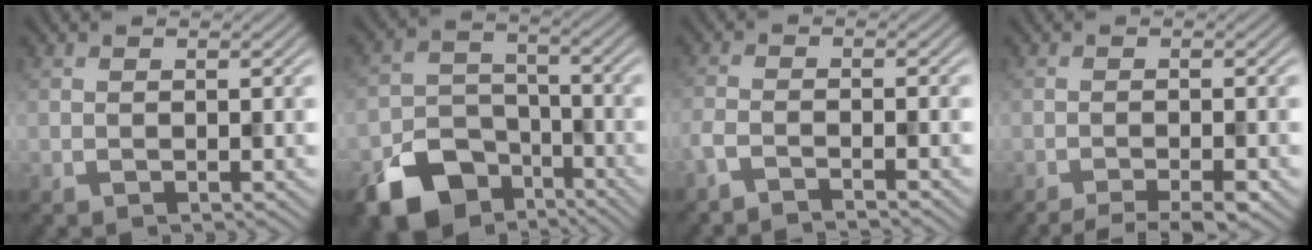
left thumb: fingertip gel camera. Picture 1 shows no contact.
{"total": 11.3, "force": [-7.1, 7.1, 5.1], "torque": [-0.113, -0.025, -0.129]}
{"total": 3.0, "force": [-2.7, 0.3, 1.5], "torque": [-0.022, -0.007, -0.062]}
{"total": 4.3, "force": [-3.3, 0.6, 2.7], "torque": [-0.041, 0.002, -0.053]}